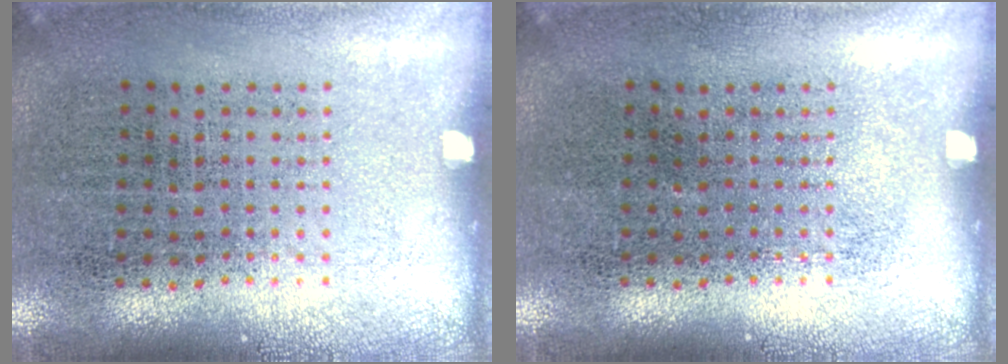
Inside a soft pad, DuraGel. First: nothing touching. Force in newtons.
{"total": 0.0}